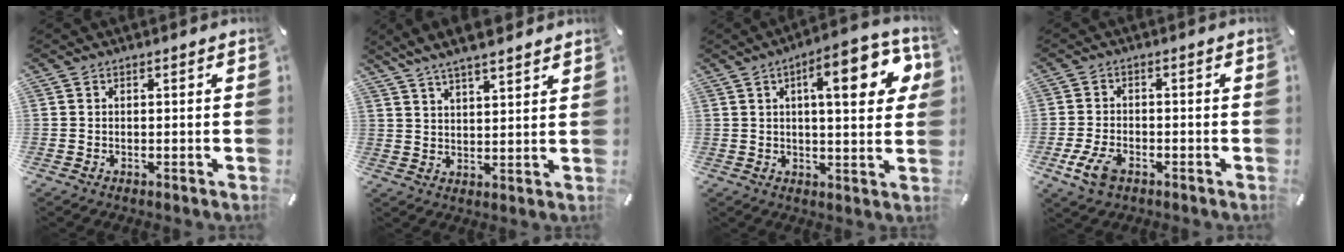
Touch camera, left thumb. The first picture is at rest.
{"total": 6.7, "force": [6.1, 1.3, 2.7], "torque": [-0.067, -0.023, 0.113]}
{"total": 14.9, "force": [5.4, 5.1, 13.0], "torque": [-0.175, -0.015, 0.077]}
{"total": 6.1, "force": [-3.1, 3.5, 4.0], "torque": [-0.102, 0.003, -0.060]}